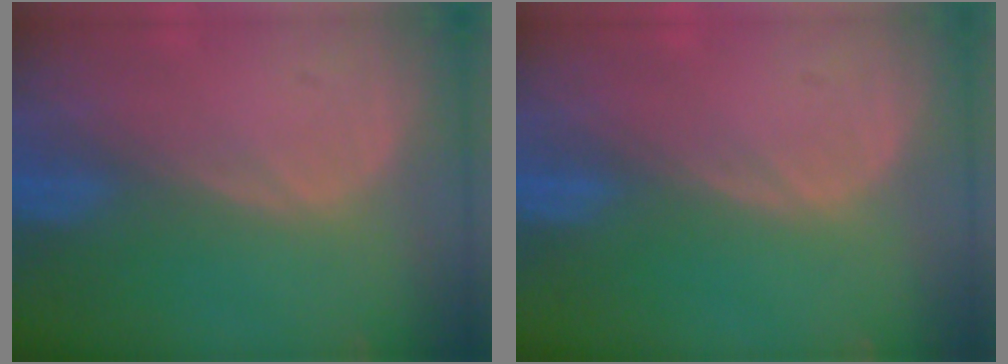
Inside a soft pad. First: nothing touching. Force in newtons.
{"total": 0.0}